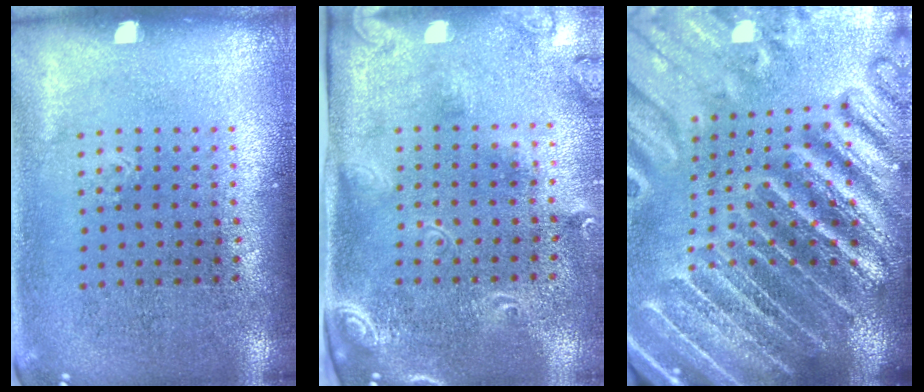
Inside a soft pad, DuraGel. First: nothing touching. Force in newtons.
{"total": 2.4, "press": 1.8, "slide": 1.6}
{"total": 5.5, "press": 4.8, "slide": 2.7}